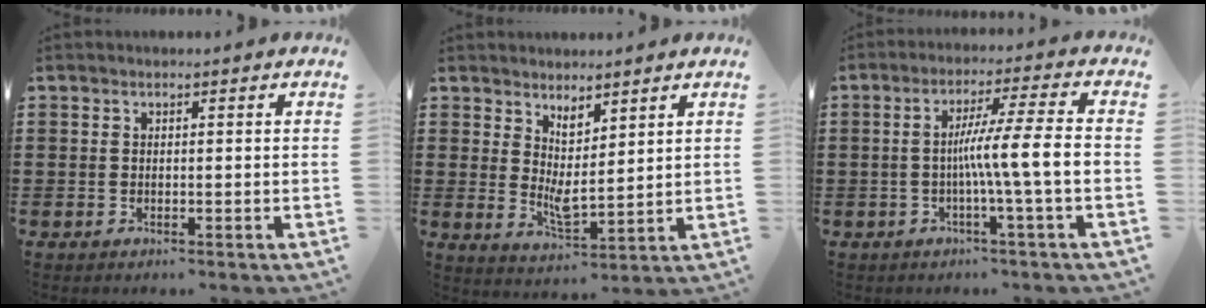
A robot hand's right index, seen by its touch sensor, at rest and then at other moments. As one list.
[{"total": 3.2, "force": [2.2, 1.1, 2.0], "torque": [-0.048, -0.017, 0.039]}, {"total": 7.7, "force": [-1.6, -0.8, 7.5], "torque": [-0.130, -0.007, -0.033]}]